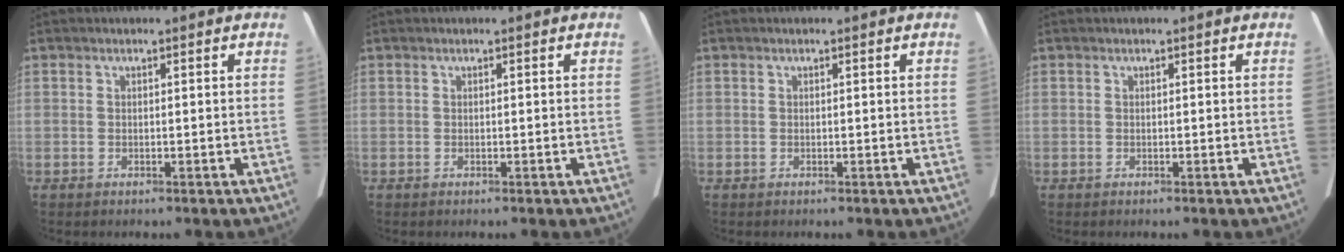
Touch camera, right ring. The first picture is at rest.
{"total": 0.0}
{"total": 0.0}
{"total": 0.0}